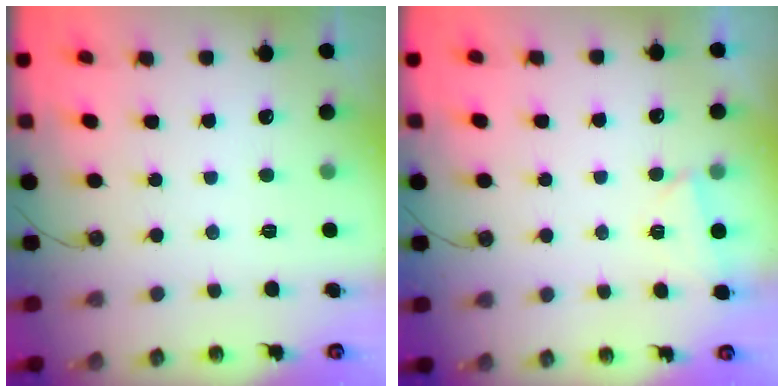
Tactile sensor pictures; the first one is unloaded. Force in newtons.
{"total": 2.8, "press": 2.1, "slide": 1.8}